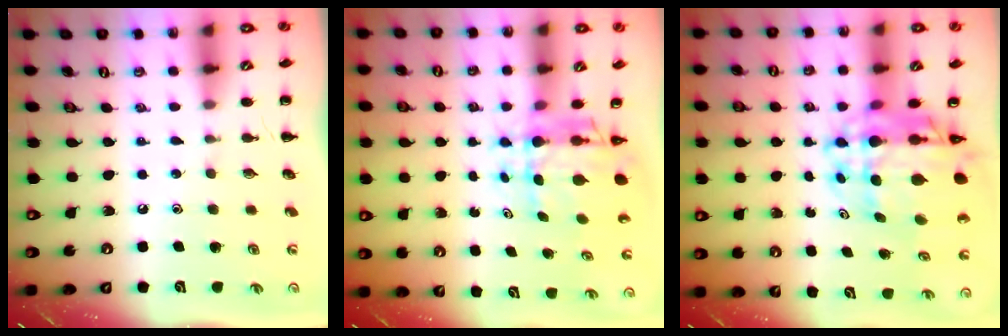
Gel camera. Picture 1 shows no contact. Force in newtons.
{"total": 6.5, "press": 5.9, "slide": 2.6}
{"total": 11.8, "press": 11.1, "slide": 3.8}